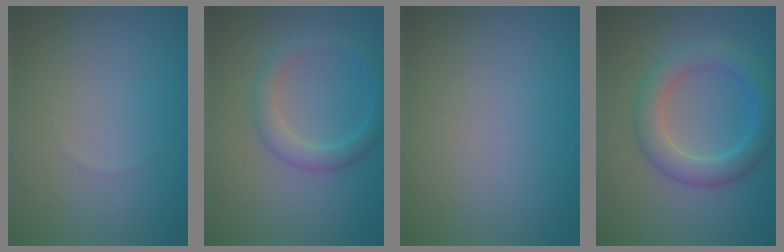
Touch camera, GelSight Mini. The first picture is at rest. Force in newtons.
{"total": 2.8, "press": 2.8, "slide": 0.1}
{"total": 0.0}
{"total": 4.6, "press": 4.6, "slide": 0.2}